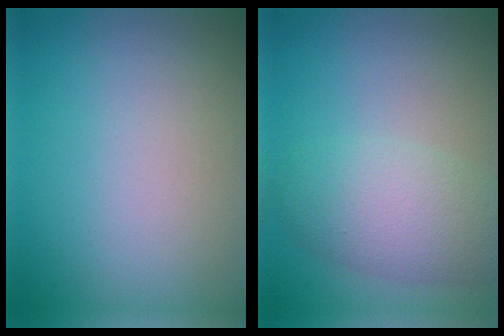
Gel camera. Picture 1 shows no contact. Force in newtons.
{"total": 5.1, "press": 5.1, "slide": 0.2}